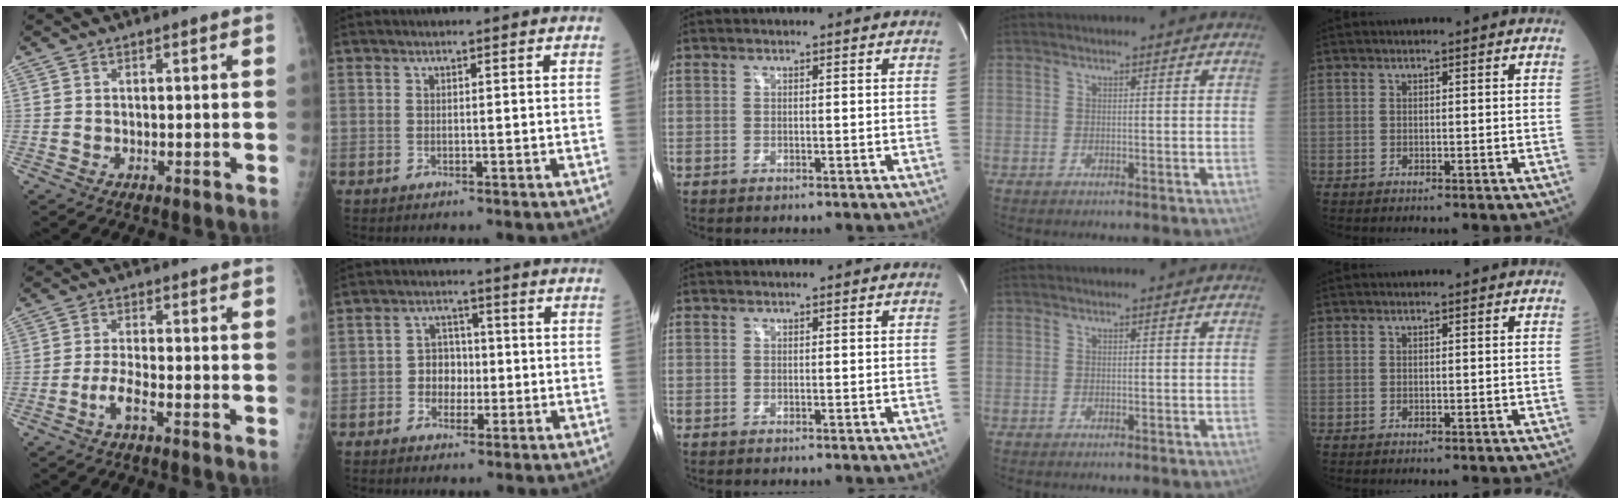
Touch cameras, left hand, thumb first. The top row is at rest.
{"thumb": {"total": 4.5, "force": [-2.7, 1.1, 3.4], "torque": [-0.075, 0.017, -0.052]}, "index": {"total": 5.2, "force": [-1.4, 4.1, 2.9], "torque": [-0.056, 0.015, -0.026]}}